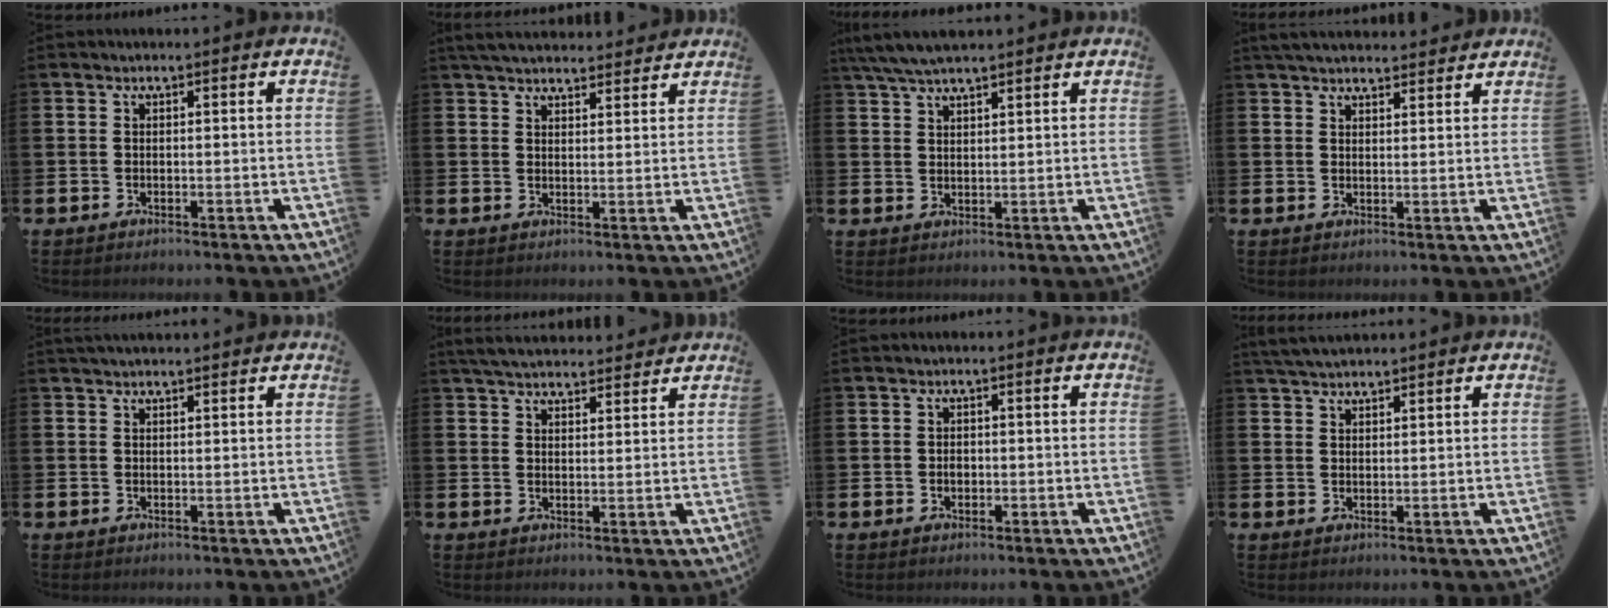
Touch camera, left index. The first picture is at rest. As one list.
[{"total": 4.4, "force": [4.3, 0.8, 0.6], "torque": [-0.019, -0.018, 0.079]}, {"total": 5.4, "force": [4.8, 1.0, 2.3], "torque": [-0.053, -0.010, 0.088]}, {"total": 4.0, "force": [3.8, 0.8, 0.6], "torque": [-0.016, -0.015, 0.072]}, {"total": 1.5, "force": [1.4, 0.3, 0.4], "torque": [0.004, -0.003, 0.022]}, {"total": 4.8, "force": [4.6, 0.9, 0.9], "torque": [-0.026, -0.021, 0.084]}, {"total": 0.9, "force": [-0.1, 0.8, 0.6], "torque": [0.003, -0.001, -0.006]}, {"total": 3.5, "force": [3.3, 0.8, 0.9], "torque": [-0.020, -0.008, 0.062]}]